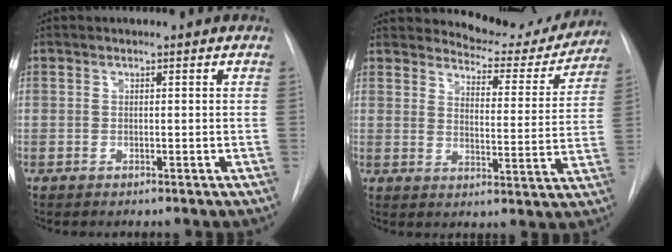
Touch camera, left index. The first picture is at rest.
{"total": 13.1, "force": [12.6, 3.2, 1.7], "torque": [-0.007, -0.031, 0.149]}